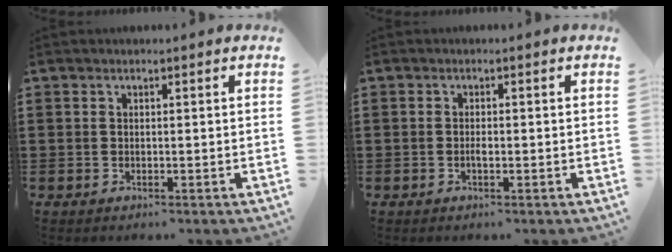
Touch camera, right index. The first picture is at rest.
{"total": 1.1, "force": [-0.4, 0.4, 1.0], "torque": [-0.020, -0.003, -0.006]}